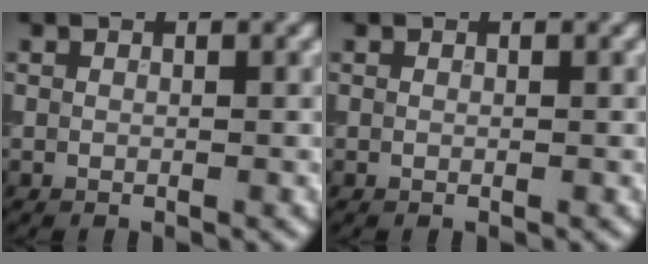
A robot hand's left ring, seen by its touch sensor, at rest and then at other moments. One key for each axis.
{"total": 0.0}